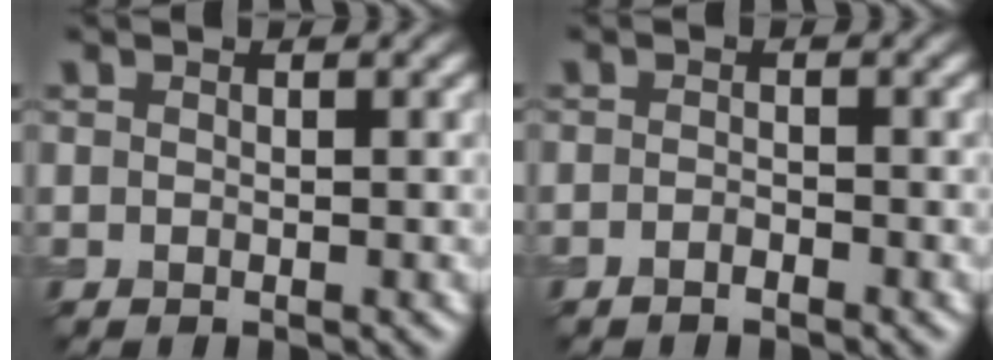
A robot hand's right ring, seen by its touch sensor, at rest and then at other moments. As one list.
[{"total": 0.6, "force": [-0.6, 0.0, 0.0], "torque": [-0.001, -0.002, -0.016]}]